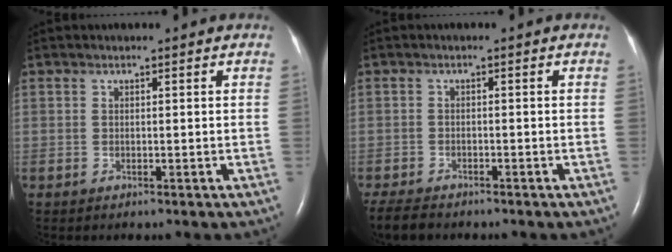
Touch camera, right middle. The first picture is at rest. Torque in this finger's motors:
{"motor_torque": [0.11, -0.12, -0.01, 0.00]}